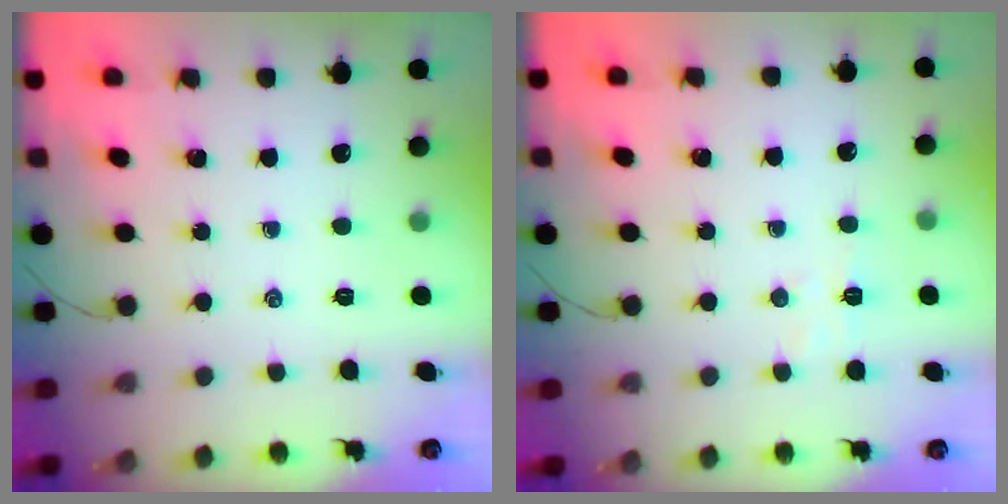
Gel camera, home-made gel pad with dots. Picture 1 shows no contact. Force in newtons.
{"total": 4.3, "press": 4.1, "slide": 1.0}